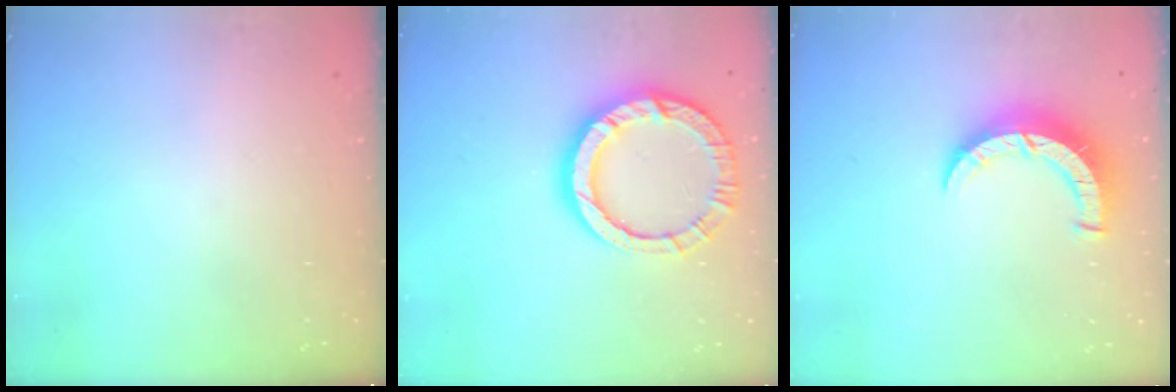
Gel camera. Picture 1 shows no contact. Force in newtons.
{"total": 15.0, "press": 14.9, "slide": 1.9}
{"total": 8.6, "press": 8.6, "slide": 0.5}